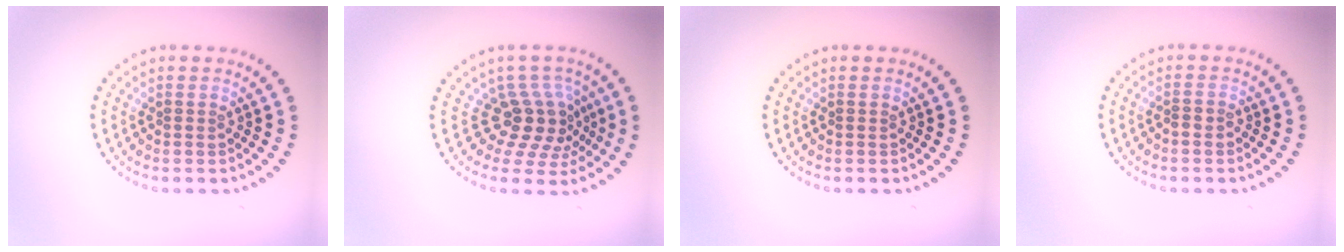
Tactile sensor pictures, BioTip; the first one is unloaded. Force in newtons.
{"total": 4.0, "press": 2.9, "slide": 2.8}
{"total": 0.0}
{"total": 0.7, "press": 0.4, "slide": 0.5}